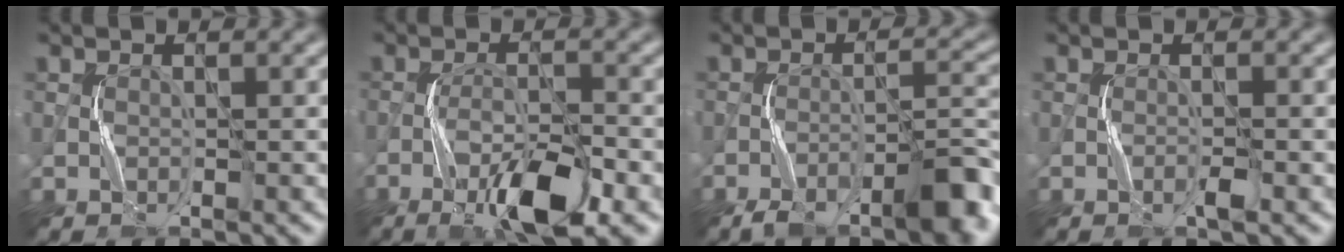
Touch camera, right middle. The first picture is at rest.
{"total": 6.9, "force": [-4.0, 1.7, 5.3], "torque": [-0.098, -0.001, -0.067]}
{"total": 6.2, "force": [-4.4, 1.3, 4.2], "torque": [-0.063, 0.007, -0.074]}
{"total": 0.9, "force": [-0.5, 0.0, 0.7], "torque": [-0.014, 0.001, -0.011]}